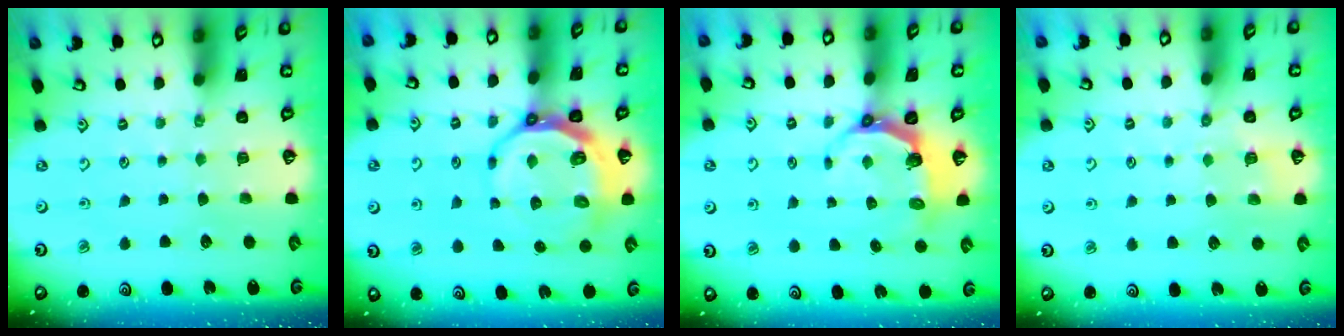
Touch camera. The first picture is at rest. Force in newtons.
{"total": 10.7, "press": 10.0, "slide": 3.8}
{"total": 5.2, "press": 3.8, "slide": 3.5}
{"total": 4.9, "press": 4.8, "slide": 1.2}